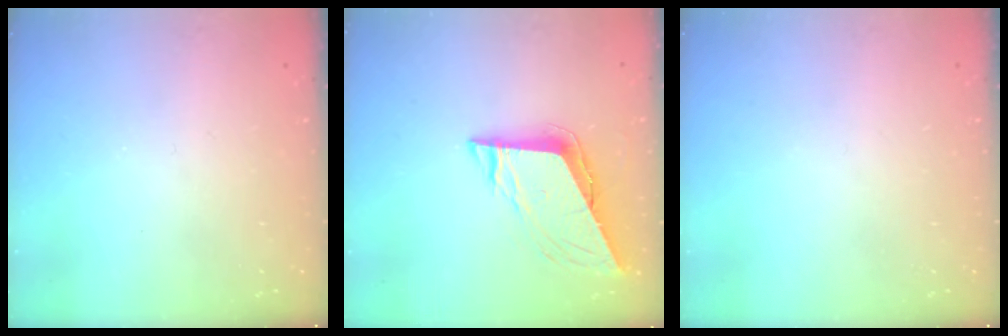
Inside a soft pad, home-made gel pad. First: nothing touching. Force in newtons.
{"total": 8.4, "press": 8.4, "slide": 0.8}
{"total": 0.0}